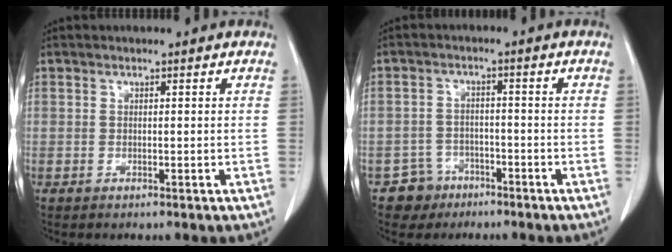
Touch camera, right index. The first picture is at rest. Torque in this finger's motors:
{"motor_torque": [-0.51, -0.28, -0.44, -0.10]}